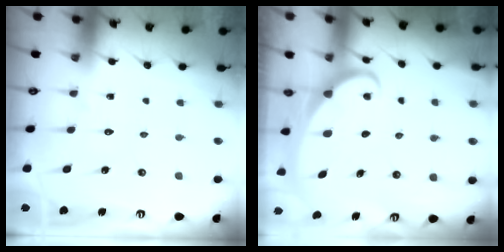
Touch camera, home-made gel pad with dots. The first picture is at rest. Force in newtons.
{"total": 1.9, "press": 1.9, "slide": 0.1}